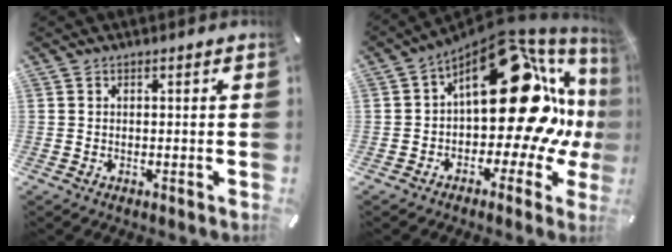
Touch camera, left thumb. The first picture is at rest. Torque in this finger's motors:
{"motor_torque": [2.04, 2.97, 2.18, -0.59, 0.21]}